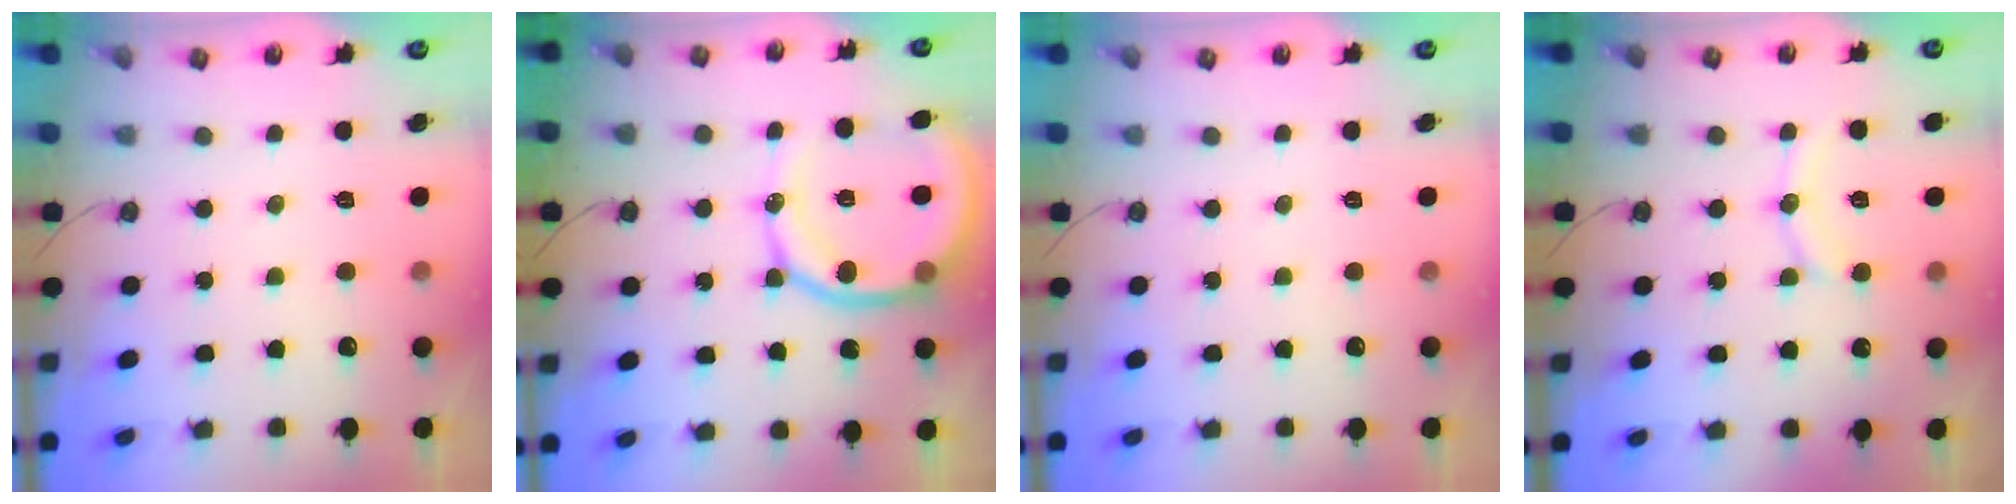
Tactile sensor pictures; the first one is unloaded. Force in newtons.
{"total": 15.8, "press": 15.7, "slide": 2.1}
{"total": 0.0}
{"total": 9.2, "press": 9.0, "slide": 2.3}